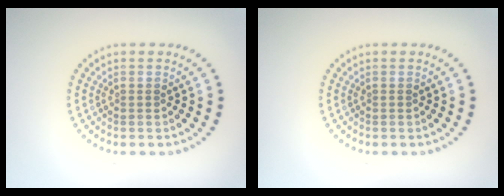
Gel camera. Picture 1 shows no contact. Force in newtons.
{"total": 0.0}